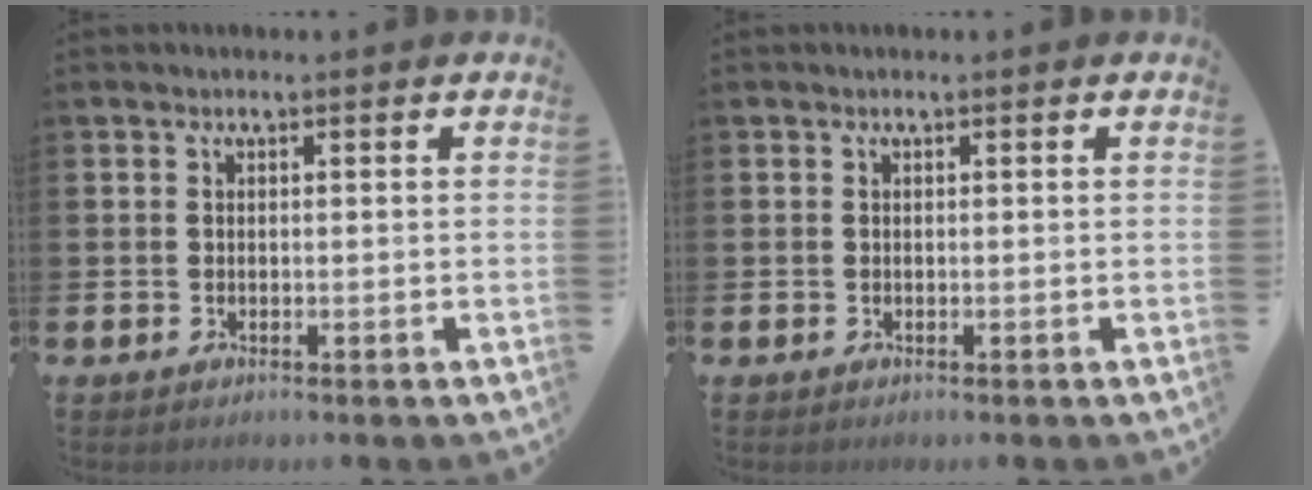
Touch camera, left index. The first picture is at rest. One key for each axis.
{"total": 0.0}